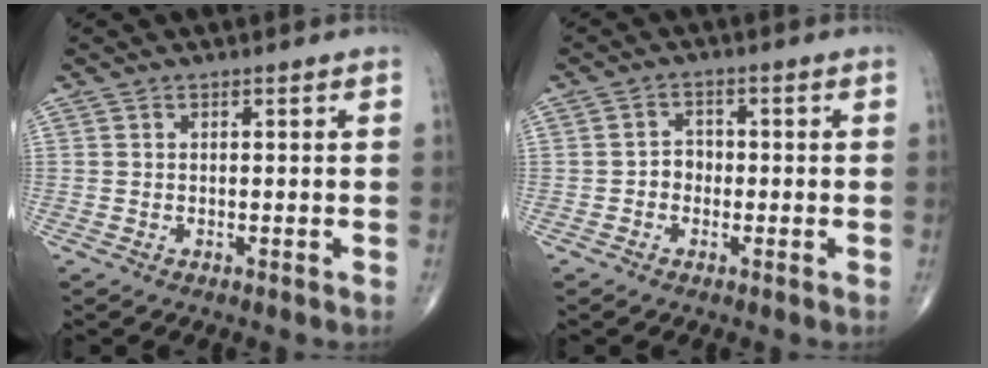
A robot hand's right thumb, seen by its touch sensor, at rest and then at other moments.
{"total": 2.6, "force": [-0.8, 2.2, 1.1], "torque": [0.002, 0.010, -0.020]}